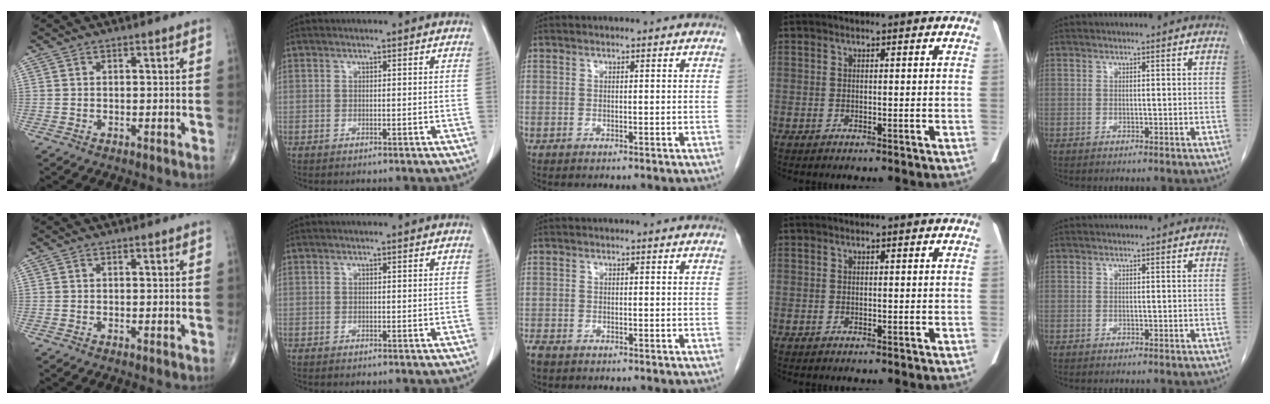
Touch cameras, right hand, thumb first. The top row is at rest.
{"middle": {"total": 2.2, "force": [-1.7, 1.0, 0.9], "torque": [-0.022, -0.004, -0.025]}}